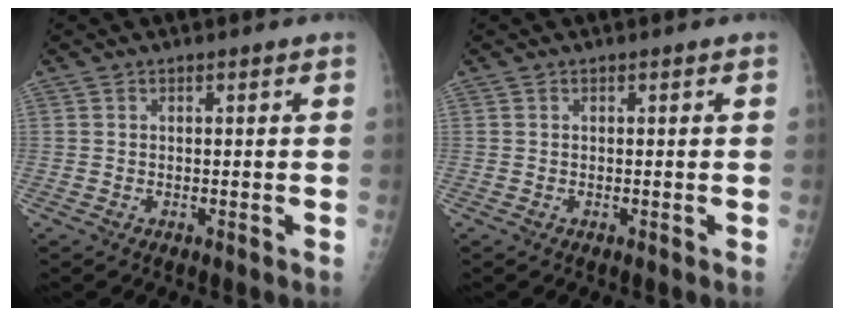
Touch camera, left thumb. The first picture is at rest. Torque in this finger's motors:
{"motor_torque": [0.02, 0.04, 0.01, -0.03, 0.00]}